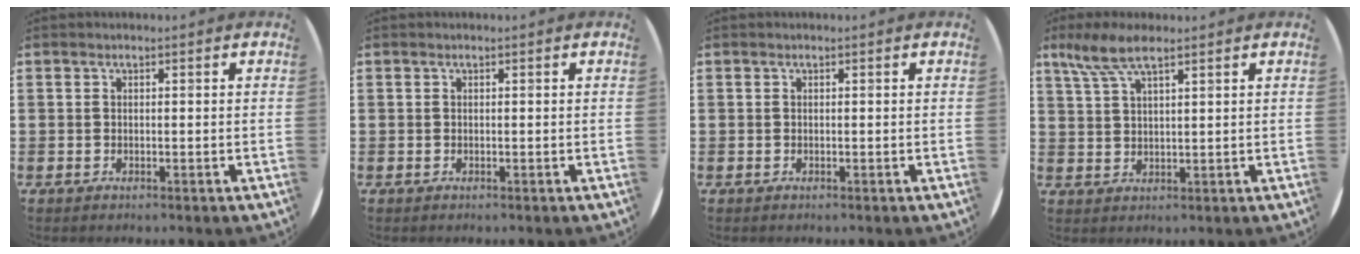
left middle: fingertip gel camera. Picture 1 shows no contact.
{"total": 0.0}
{"total": 0.0}
{"total": 5.8, "force": [4.0, 1.6, 3.9], "torque": [-0.084, 0.003, 0.071]}